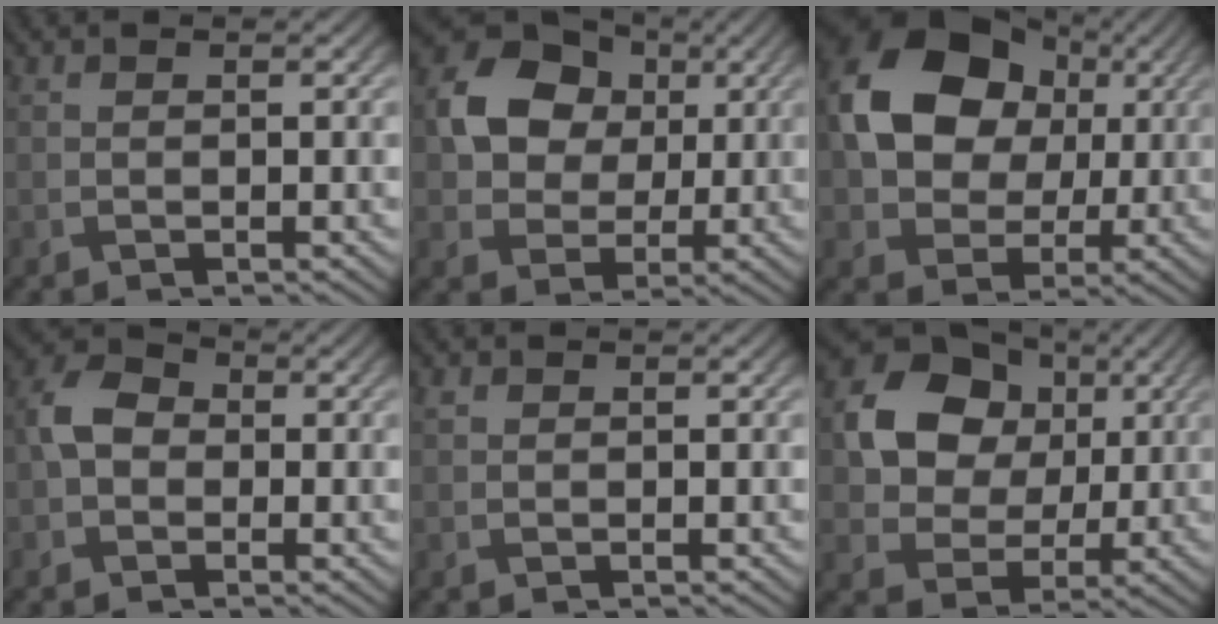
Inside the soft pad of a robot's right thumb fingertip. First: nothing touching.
{"total": 11.2, "force": [2.6, 9.1, 6.0], "torque": [-0.129, 0.020, 0.037]}
{"total": 14.9, "force": [2.7, 11.6, 9.1], "torque": [-0.182, 0.017, 0.034]}
{"total": 4.6, "force": [-0.5, 3.7, 2.6], "torque": [-0.057, 0.009, -0.018]}
{"total": 0.6, "force": [0.3, 0.4, 0.2], "torque": [-0.006, 0.001, 0.008]}
{"total": 12.4, "force": [3.2, 10.1, 6.5], "torque": [-0.140, 0.015, 0.050]}